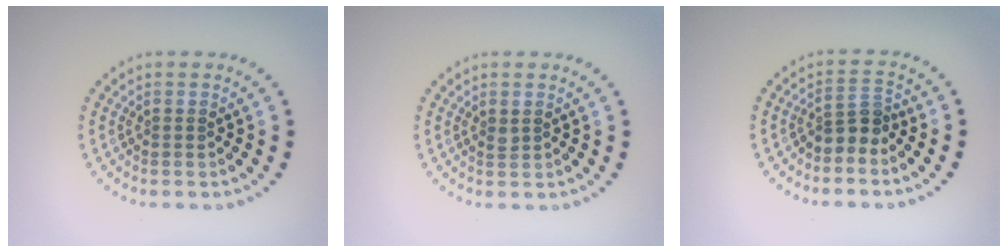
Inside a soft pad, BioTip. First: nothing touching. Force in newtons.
{"total": 0.6, "press": 0.6, "slide": 0.3}
{"total": 2.4, "press": 1.9, "slide": 1.5}